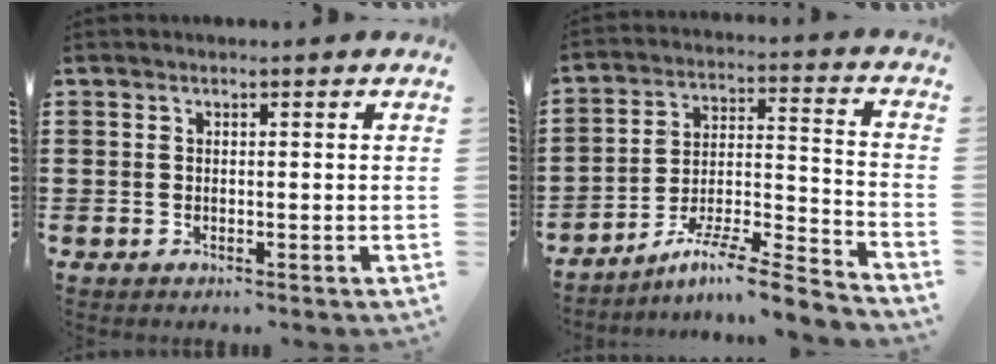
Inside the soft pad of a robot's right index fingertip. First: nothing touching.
{"total": 8.2, "force": [-6.7, 0.2, 4.7], "torque": [-0.073, 0.000, -0.130]}